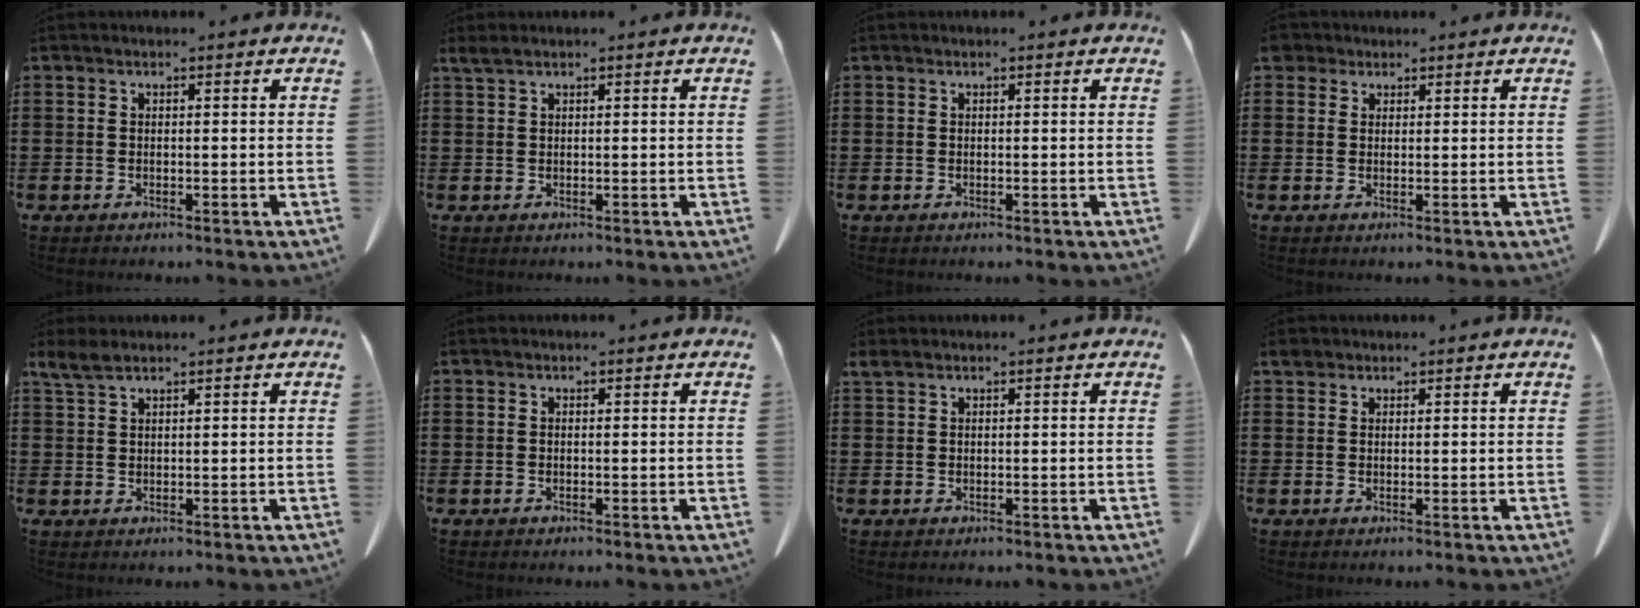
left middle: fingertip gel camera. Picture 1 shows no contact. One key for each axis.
{"total": 1.3, "fx": 1.0, "fy": 0.2, "fz": 0.8, "tx": -0.020, "ty": 0.001, "tz": 0.018}
{"total": 0.0}
{"total": 2.3, "fx": 1.7, "fy": 1.5, "fz": 0.5, "tx": -0.018, "ty": 0.009, "tz": 0.033}
{"total": 2.8, "fx": 2.0, "fy": 0.9, "fz": 1.8, "tx": -0.042, "ty": 0.002, "tz": 0.037}
{"total": 0.0}
{"total": 1.0, "fx": 0.8, "fy": 0.4, "fz": 0.5, "tx": -0.015, "ty": 0.001, "tz": 0.015}
{"total": 1.6, "fx": 1.3, "fy": 0.9, "fz": 0.4, "tx": -0.014, "ty": 0.006, "tz": 0.025}